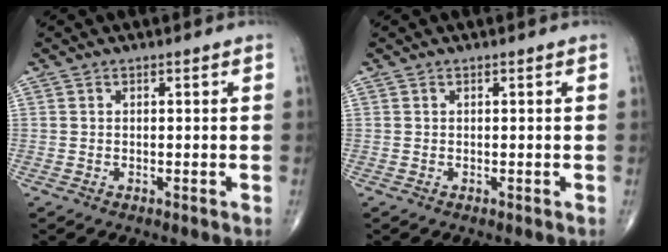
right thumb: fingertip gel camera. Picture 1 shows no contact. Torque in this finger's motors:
{"motor_torque": [0.01, 0.00, 0.02, -0.02, 0.00]}